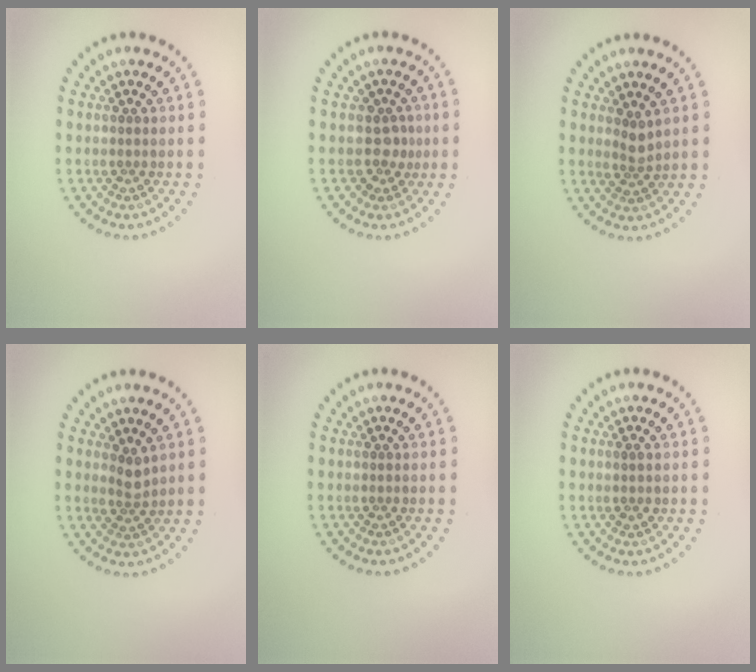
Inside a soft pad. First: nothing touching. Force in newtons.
{"total": 1.8, "press": 1.4, "slide": 1.2}
{"total": 1.6, "press": 1.2, "slide": 1.1}
{"total": 1.7, "press": 1.3, "slide": 1.1}
{"total": 0.0}
{"total": 0.7, "press": 0.7, "slide": 0.1}